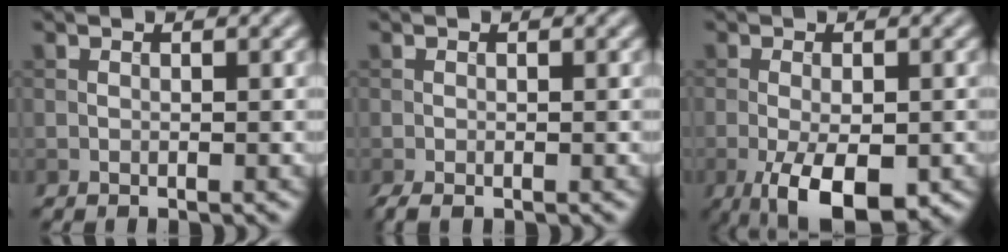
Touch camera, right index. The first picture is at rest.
{"total": 1.3, "force": [-0.8, 0.4, 0.9], "torque": [-0.022, -0.005, -0.015]}
{"total": 6.9, "force": [-2.9, 2.8, 5.6], "torque": [-0.099, -0.015, -0.040]}